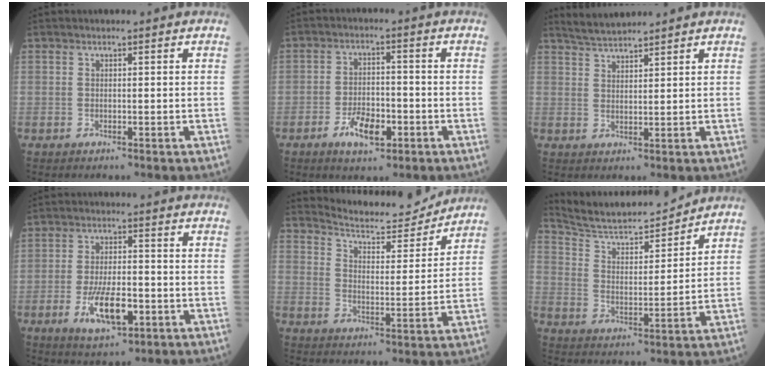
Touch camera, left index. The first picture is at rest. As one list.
[{"total": 5.8, "force": [-2.9, 2.6, 4.4], "torque": [-0.083, 0.001, -0.047]}, {"total": 4.1, "force": [4.0, -0.1, 0.8], "torque": [-0.024, 0.016, 0.081]}, {"total": 8.5, "force": [-3.1, 3.0, 7.4], "torque": [-0.143, -0.007, -0.049]}, {"total": 11.9, "force": [11.7, 1.4, 2.0], "torque": [-0.037, -0.006, 0.173]}, {"total": 13.7, "force": [13.1, 1.2, 3.7], "torque": [-0.072, 0.002, 0.224]}]